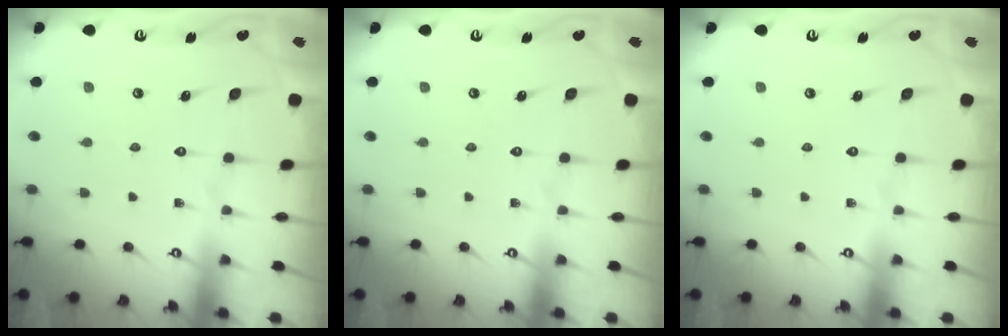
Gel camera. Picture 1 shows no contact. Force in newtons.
{"total": 0.0}
{"total": 0.0}